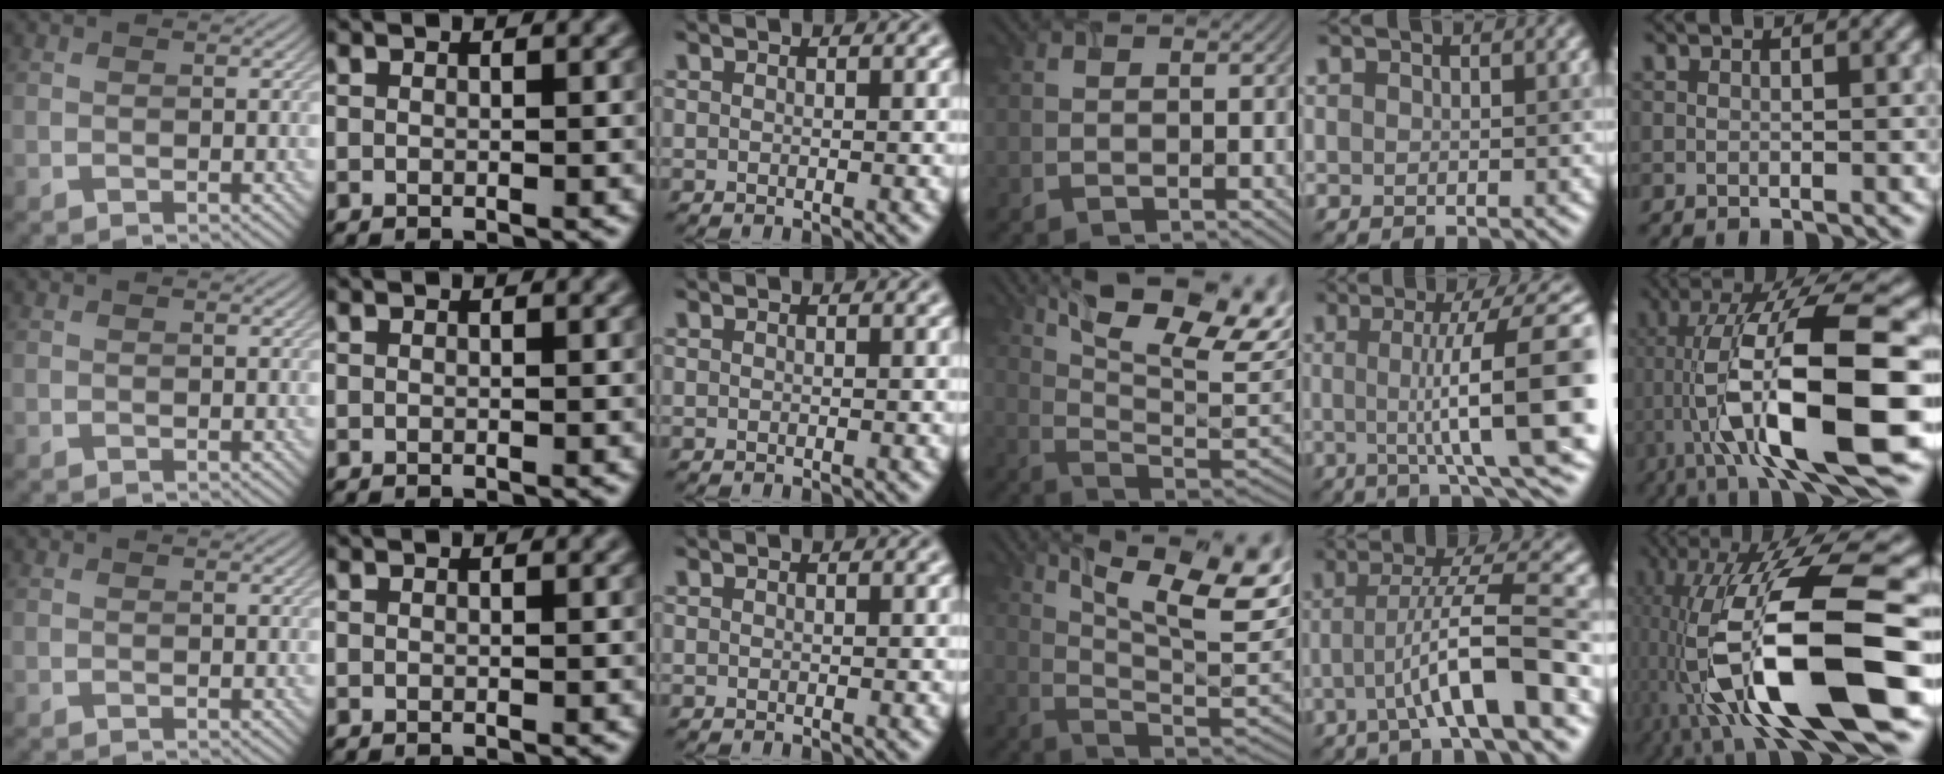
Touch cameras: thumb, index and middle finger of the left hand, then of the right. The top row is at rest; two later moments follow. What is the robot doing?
{"motion": "screw", "object": "timer"}